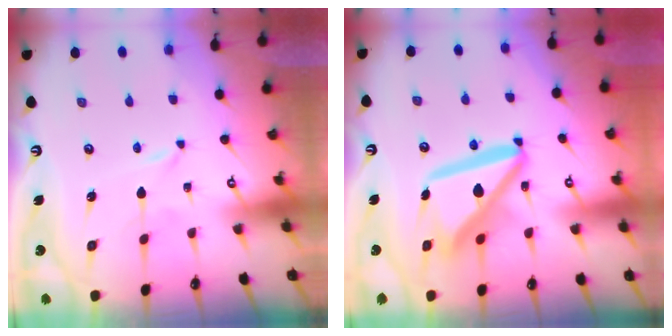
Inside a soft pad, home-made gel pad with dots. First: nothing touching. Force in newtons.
{"total": 15.5, "press": 15.3, "slide": 2.0}